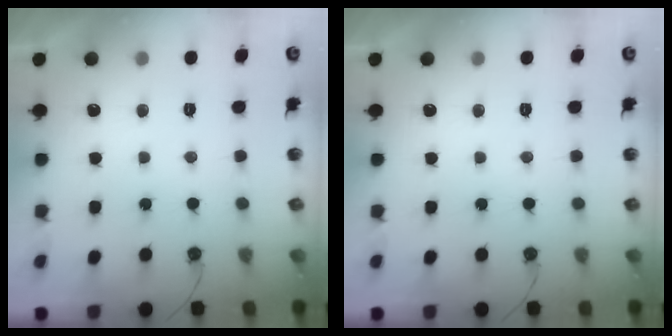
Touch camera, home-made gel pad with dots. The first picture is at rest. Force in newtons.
{"total": 0.0}